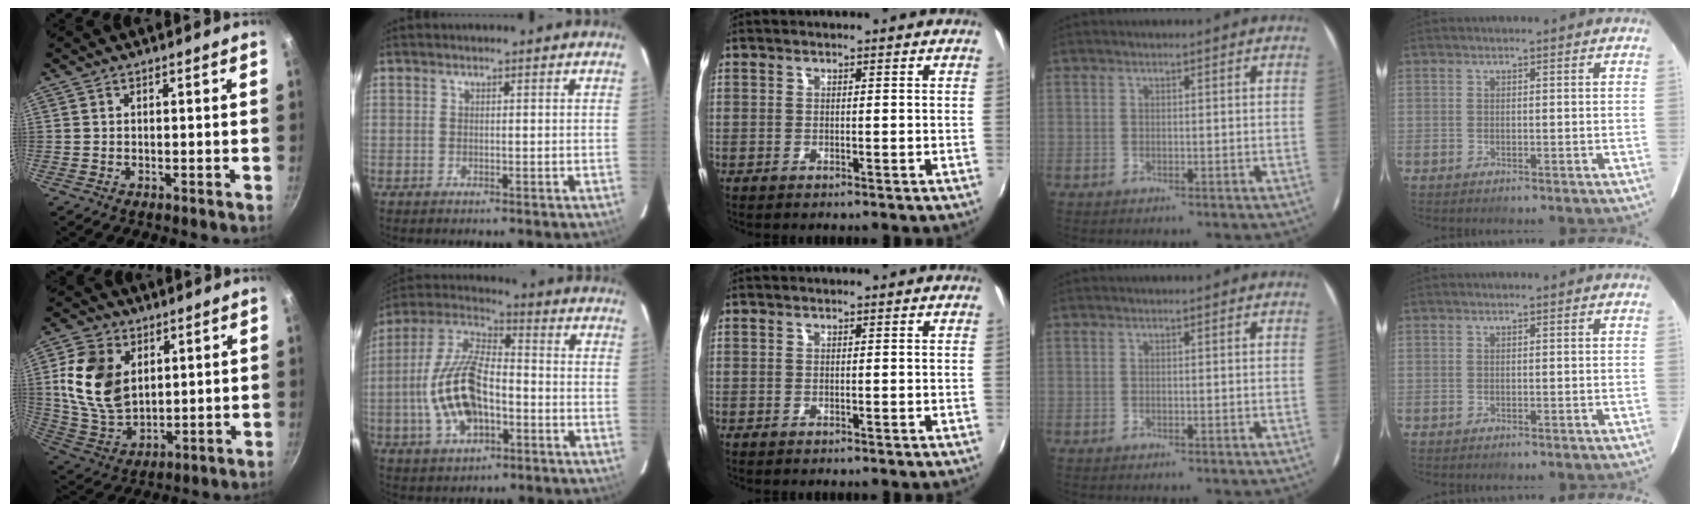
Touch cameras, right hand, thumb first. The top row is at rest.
{"thumb": {"total": 15.0, "force": [3.8, 10.4, 10.1], "torque": [-0.173, -0.019, 0.085]}, "index": {"total": 15.6, "force": [-3.7, 7.5, 13.2], "torque": [-0.280, 0.006, -0.067]}}